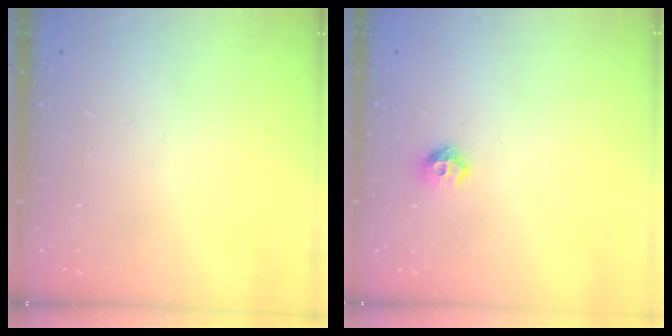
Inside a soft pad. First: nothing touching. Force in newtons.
{"total": 6.9, "press": 6.8, "slide": 0.9}